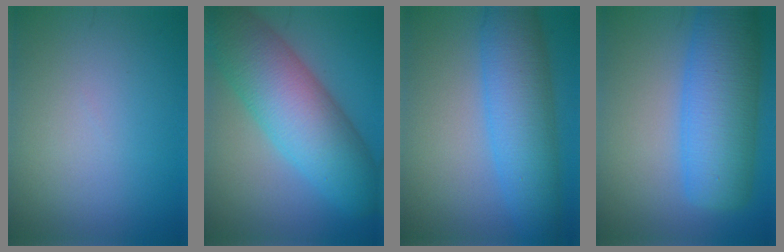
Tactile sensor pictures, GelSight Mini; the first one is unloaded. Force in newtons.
{"total": 10.9, "press": 10.9, "slide": 0.3}
{"total": 6.2, "press": 6.2, "slide": 0.1}
{"total": 9.5, "press": 9.5, "slide": 0.2}